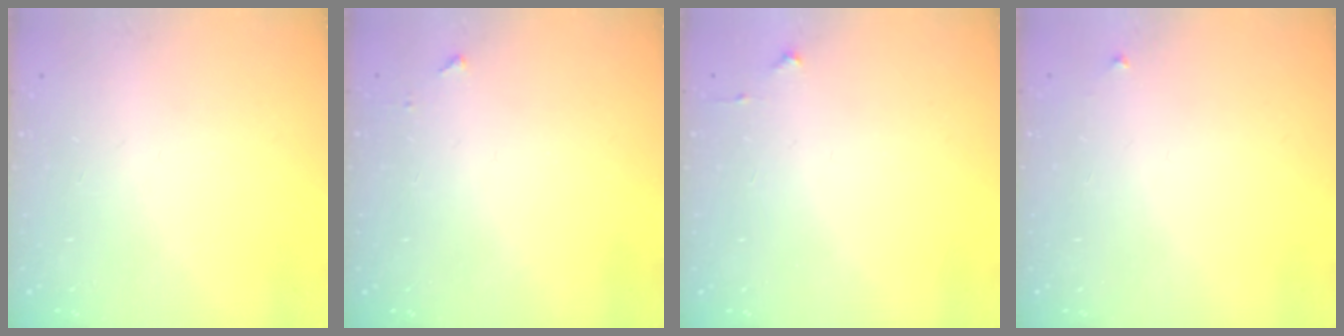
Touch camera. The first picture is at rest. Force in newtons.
{"total": 3.5, "press": 3.5, "slide": 0.4}
{"total": 2.7, "press": 2.6, "slide": 0.4}
{"total": 3.3, "press": 3.3, "slide": 0.5}